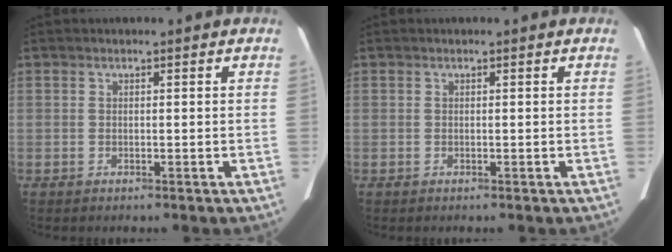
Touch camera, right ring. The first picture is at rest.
{"total": 0.0}